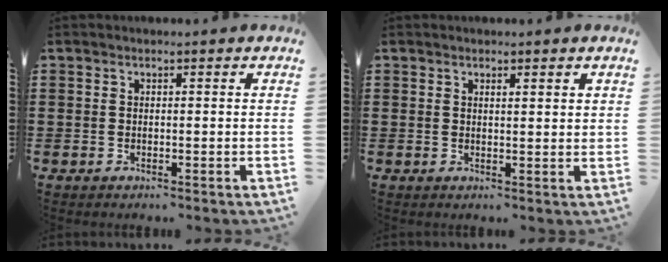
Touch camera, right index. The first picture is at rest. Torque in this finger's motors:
{"motor_torque": [-0.10, 0.29, -0.02, -0.01]}